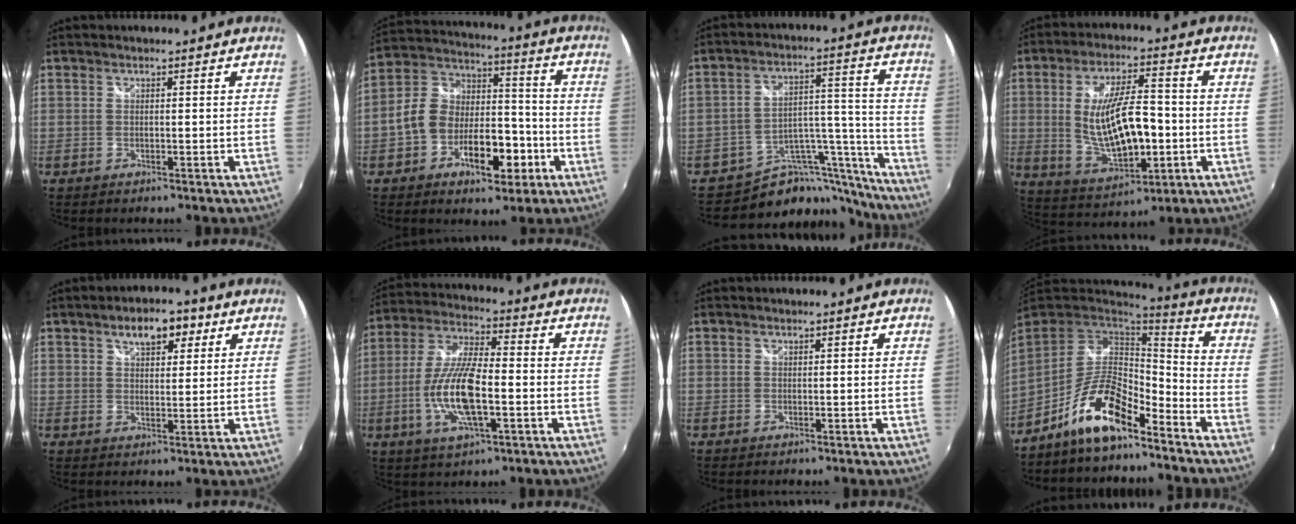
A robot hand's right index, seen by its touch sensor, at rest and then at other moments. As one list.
[{"total": 14.9, "force": [-5.7, 8.9, 10.5], "torque": [-0.197, 0.030, -0.080]}, {"total": 15.2, "force": [-13.3, 6.9, 2.7], "torque": [-0.027, 0.069, -0.193]}, {"total": 15.2, "force": [-1.5, 5.9, 13.9], "torque": [-0.260, -0.009, -0.004]}, {"total": 7.2, "force": [4.1, 3.5, 4.8], "torque": [-0.076, 0.021, 0.063]}, {"total": 14.0, "force": [-3.4, 4.5, 12.8], "torque": [-0.263, -0.006, -0.065]}, {"total": 0.0}, {"total": 13.2, "force": [-9.0, 4.1, 8.8], "torque": [-0.177, 0.002, -0.164]}]